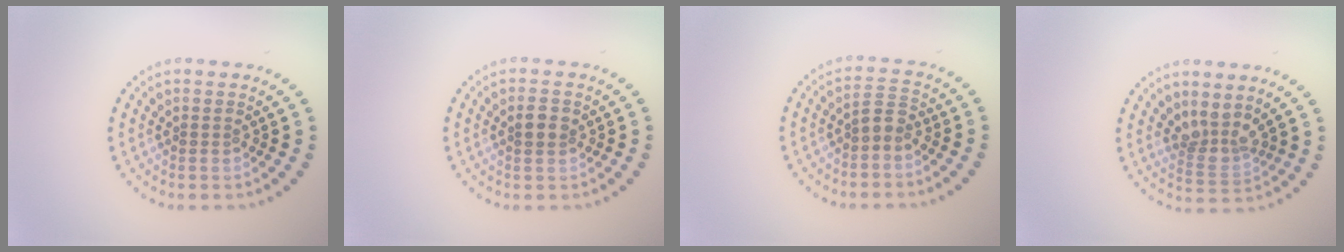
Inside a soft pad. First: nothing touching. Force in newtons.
{"total": 1.7, "press": 1.7, "slide": 0.5}
{"total": 1.7, "press": 1.5, "slide": 0.7}
{"total": 2.5, "press": 1.9, "slide": 1.6}